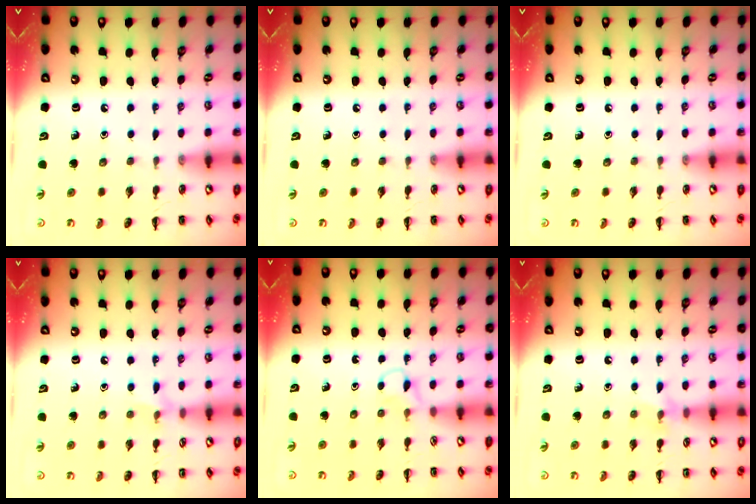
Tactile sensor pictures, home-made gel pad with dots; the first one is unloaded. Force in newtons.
{"total": 0.0}
{"total": 0.0}
{"total": 5.6, "press": 5.4, "slide": 1.5}
{"total": 3.2, "press": 3.0, "slide": 1.1}
{"total": 6.3, "press": 6.1, "slide": 1.4}